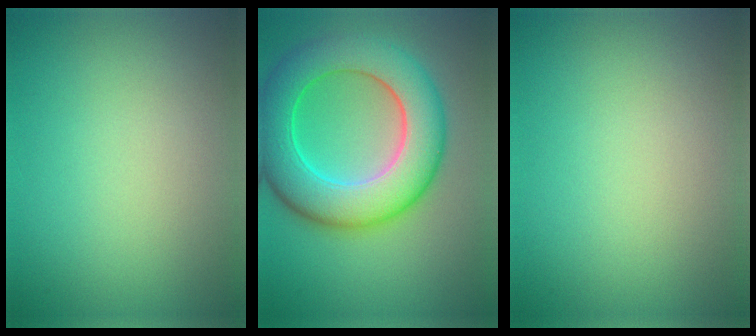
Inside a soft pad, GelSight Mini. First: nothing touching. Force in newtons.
{"total": 9.7, "press": 9.7, "slide": 0.3}
{"total": 0.0}